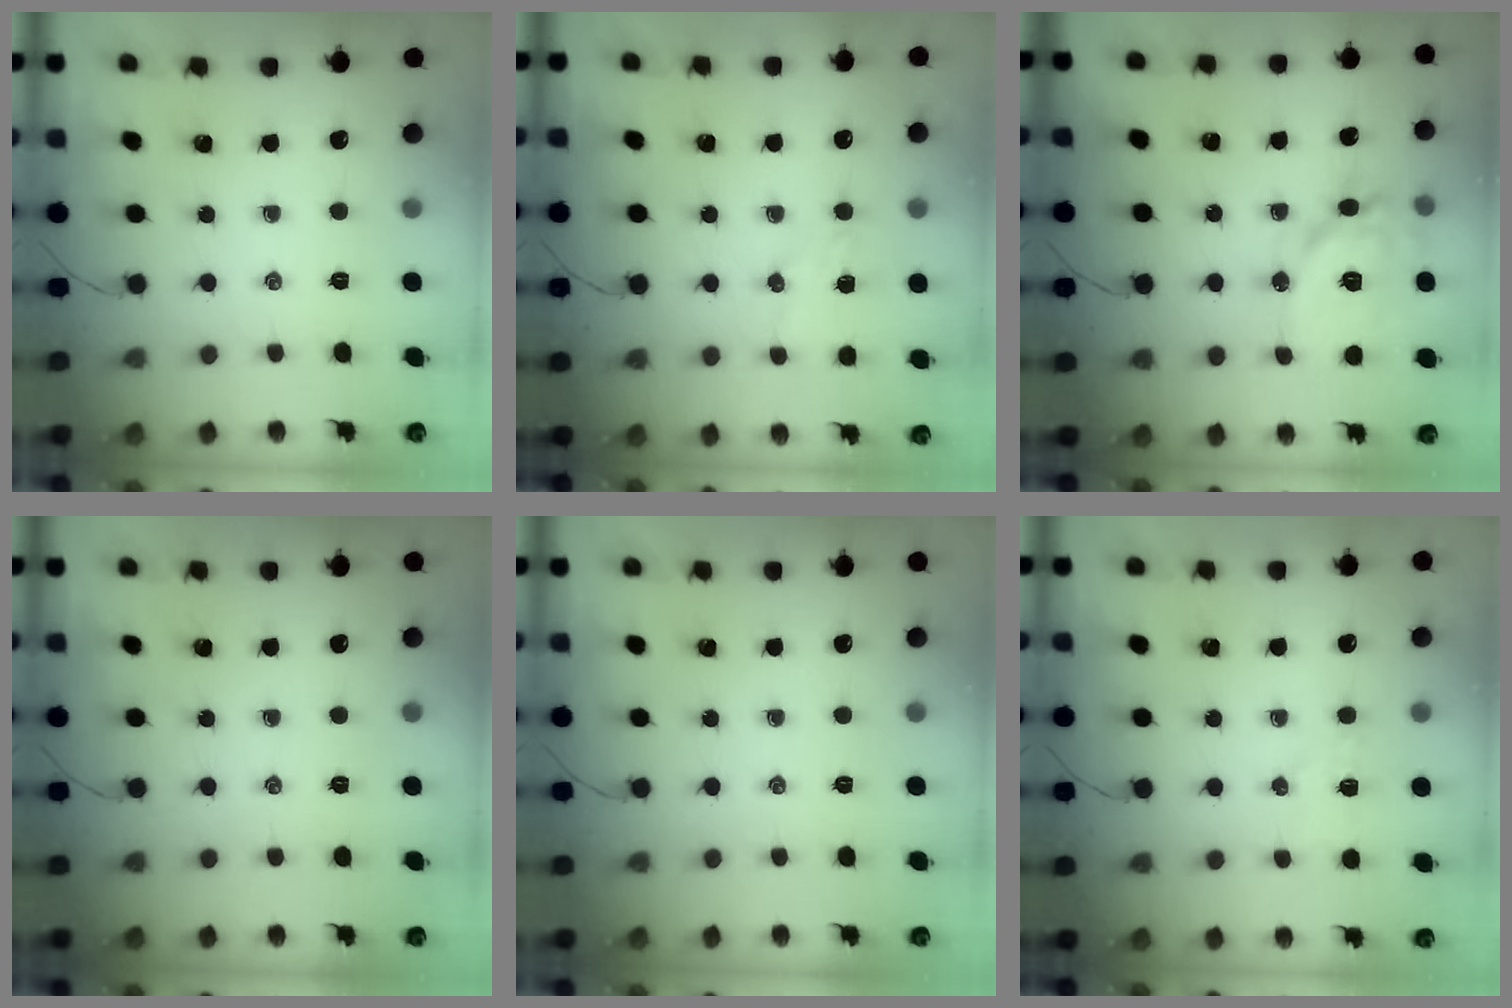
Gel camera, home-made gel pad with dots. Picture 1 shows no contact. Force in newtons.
{"total": 5.8, "press": 5.7, "slide": 1.4}
{"total": 15.4, "press": 15.3, "slide": 1.7}
{"total": 0.0}
{"total": 0.0}
{"total": 4.5, "press": 4.4, "slide": 0.8}